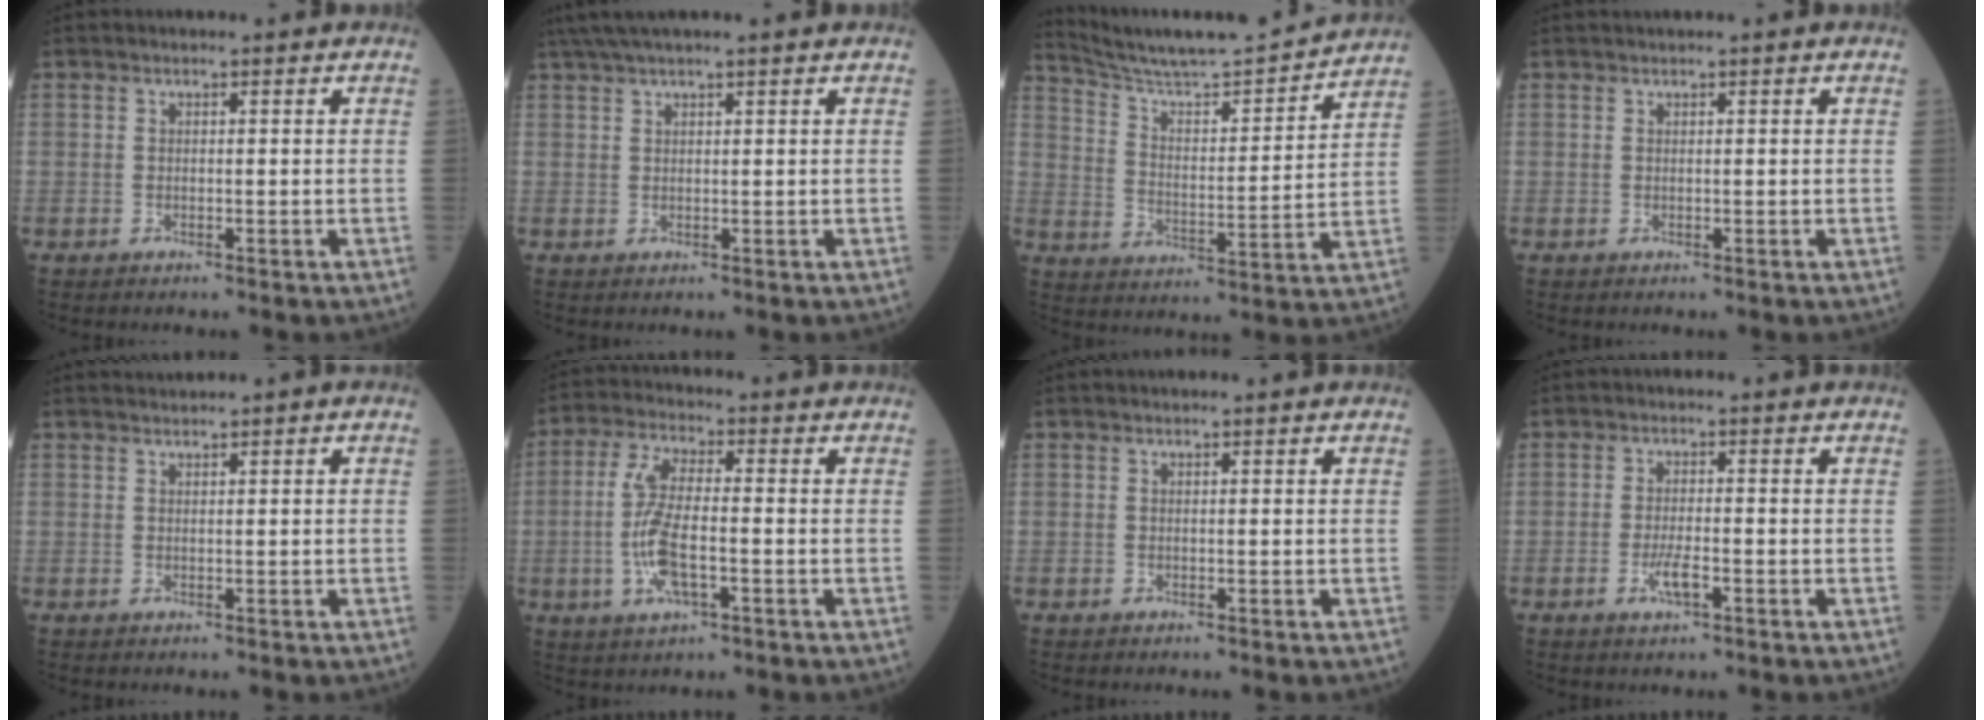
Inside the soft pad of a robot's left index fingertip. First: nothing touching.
{"total": 6.1, "force": [5.0, -0.6, 3.3], "torque": [-0.057, 0.038, 0.089]}
{"total": 17.2, "force": [16.4, -0.7, 5.1], "torque": [-0.099, -0.017, 0.253]}
{"total": 0.6, "force": [0.5, -0.2, 0.2], "torque": [-0.011, 0.009, 0.016]}
{"total": 0.7, "force": [0.6, -0.1, 0.3], "torque": [-0.007, 0.011, 0.017]}
{"total": 8.6, "force": [-1.9, 2.2, 8.1], "torque": [-0.177, -0.004, -0.040]}
{"total": 0.0}
{"total": 3.1, "force": [-1.4, 0.6, 2.7], "torque": [-0.058, -0.002, -0.024]}